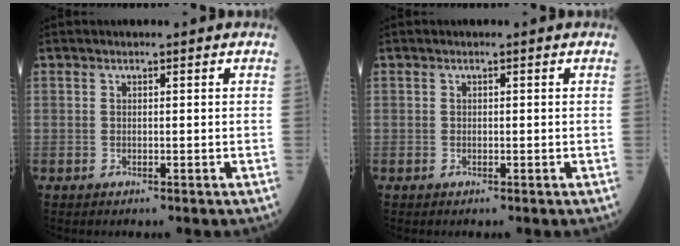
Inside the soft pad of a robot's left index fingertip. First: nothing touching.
{"total": 0.0}